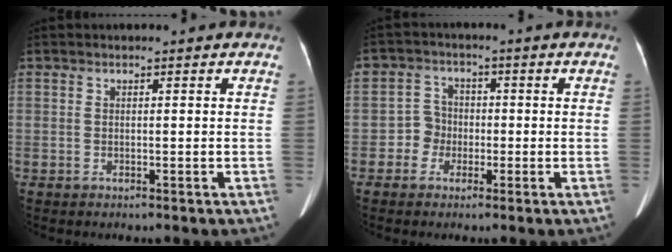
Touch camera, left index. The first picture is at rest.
{"total": 3.6, "force": [-1.1, 3.4, 0.4], "torque": [-0.006, 0.010, -0.021]}